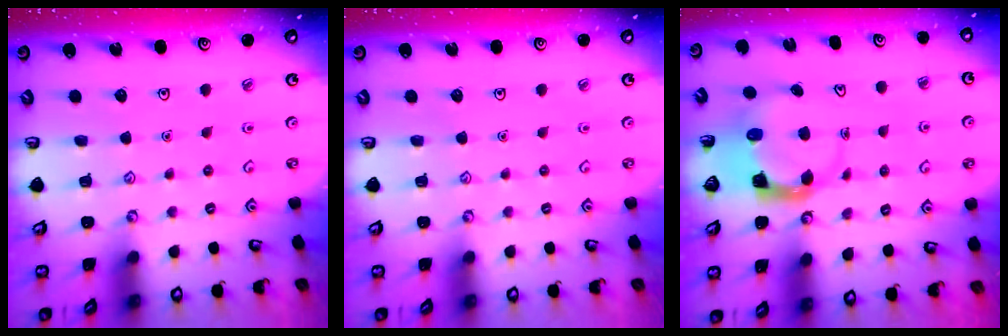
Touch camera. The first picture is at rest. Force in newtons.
{"total": 0.0}
{"total": 3.6, "press": 3.5, "slide": 0.5}